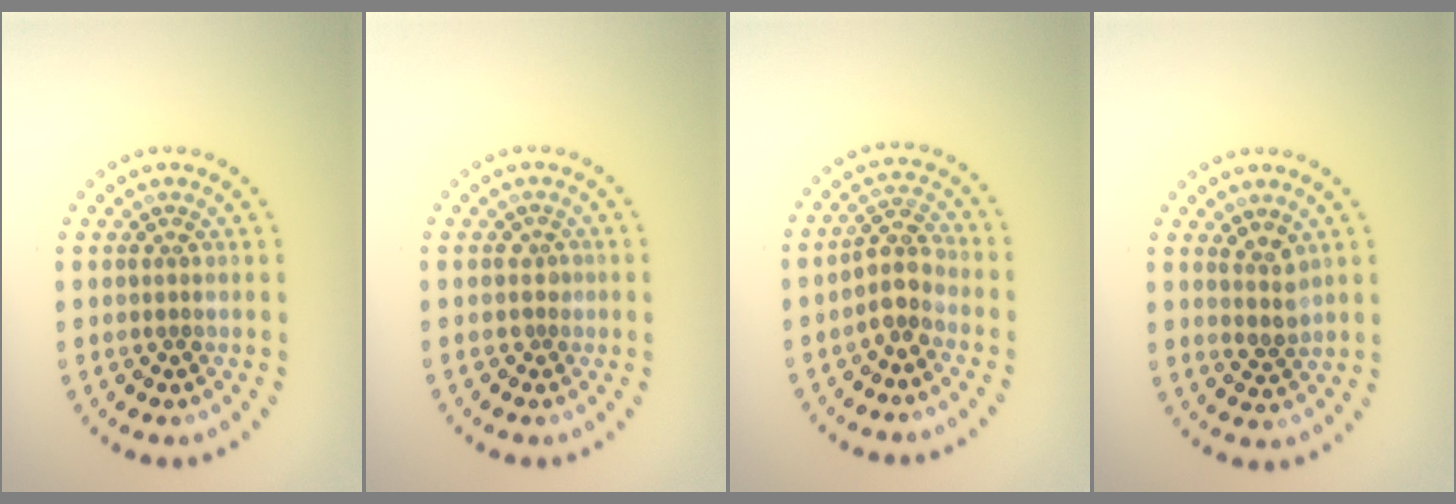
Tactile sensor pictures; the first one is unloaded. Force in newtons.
{"total": 0.8, "press": 0.5, "slide": 0.6}
{"total": 2.7, "press": 2.2, "slide": 1.5}
{"total": 2.0, "press": 1.6, "slide": 1.2}